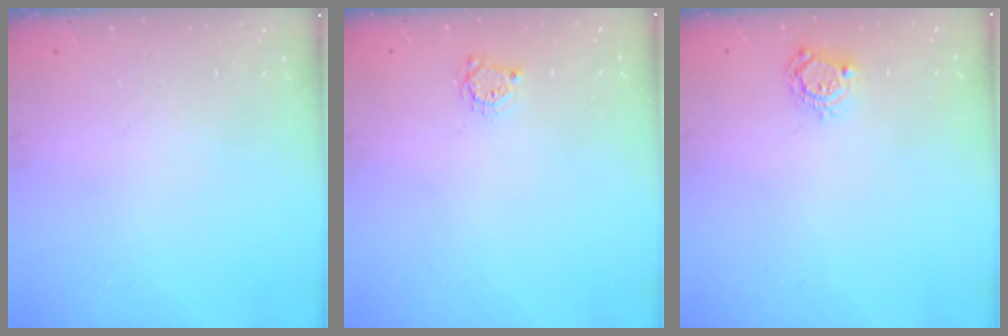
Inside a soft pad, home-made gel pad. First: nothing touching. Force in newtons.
{"total": 3.6, "press": 3.6, "slide": 0.3}
{"total": 5.5, "press": 5.4, "slide": 0.6}